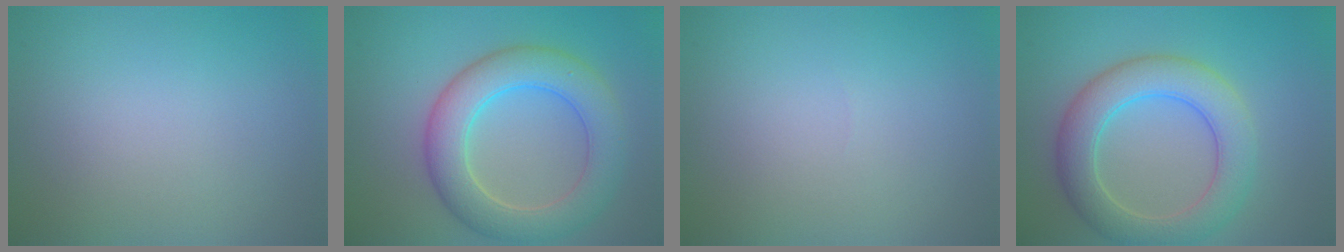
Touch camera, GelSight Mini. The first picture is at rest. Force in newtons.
{"total": 6.6, "press": 6.6, "slide": 0.2}
{"total": 0.0}
{"total": 6.0, "press": 6.0, "slide": 0.2}